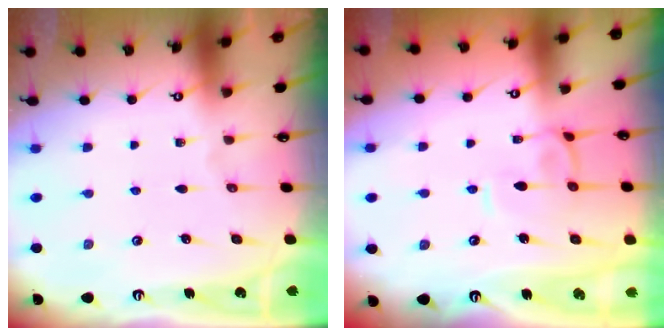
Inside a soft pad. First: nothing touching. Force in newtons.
{"total": 1.0, "press": 0.9, "slide": 0.5}